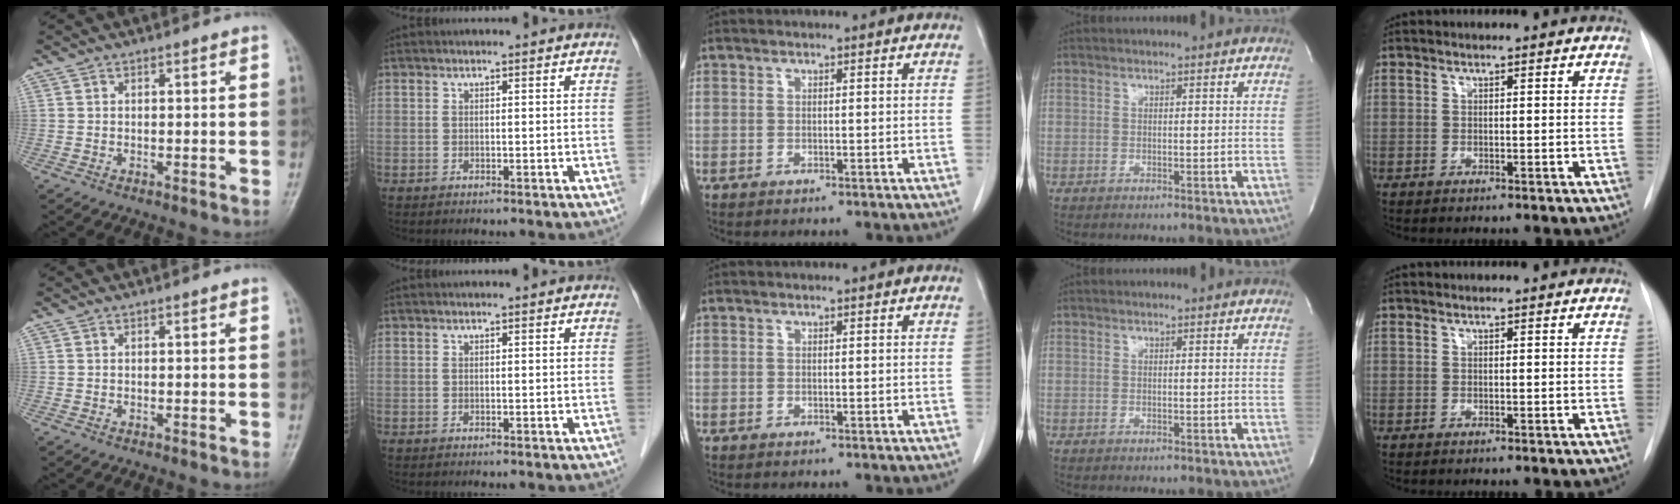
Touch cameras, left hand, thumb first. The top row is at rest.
{}